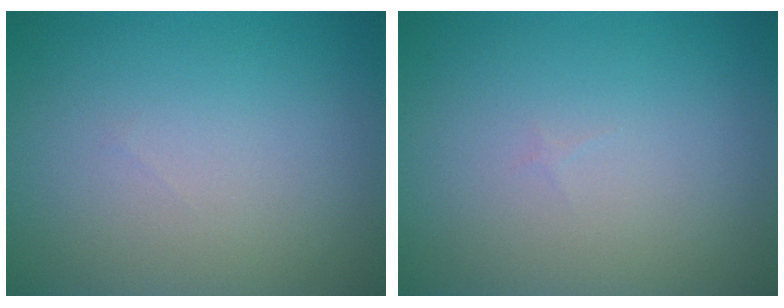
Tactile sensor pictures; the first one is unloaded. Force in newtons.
{"total": 0.0}